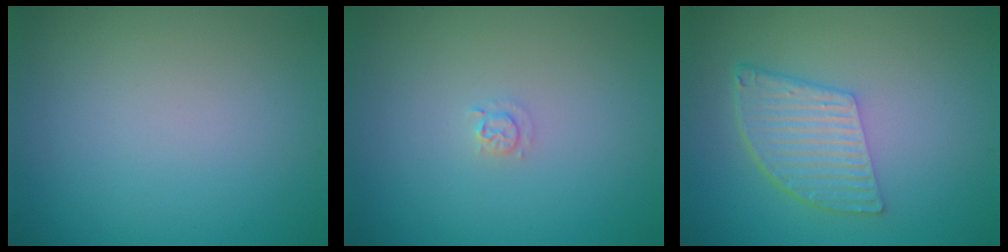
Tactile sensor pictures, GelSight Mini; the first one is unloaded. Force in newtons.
{"total": 0.9, "press": 0.9, "slide": 0.1}
{"total": 5.1, "press": 3.6, "slide": 3.7}